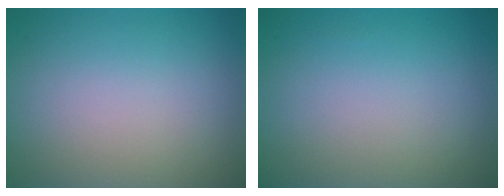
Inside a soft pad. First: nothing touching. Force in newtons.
{"total": 0.0}